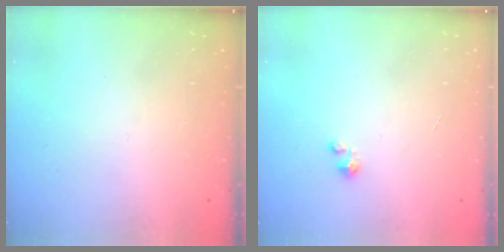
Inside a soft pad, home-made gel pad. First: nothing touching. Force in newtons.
{"total": 0.8, "press": 0.7, "slide": 0.3}